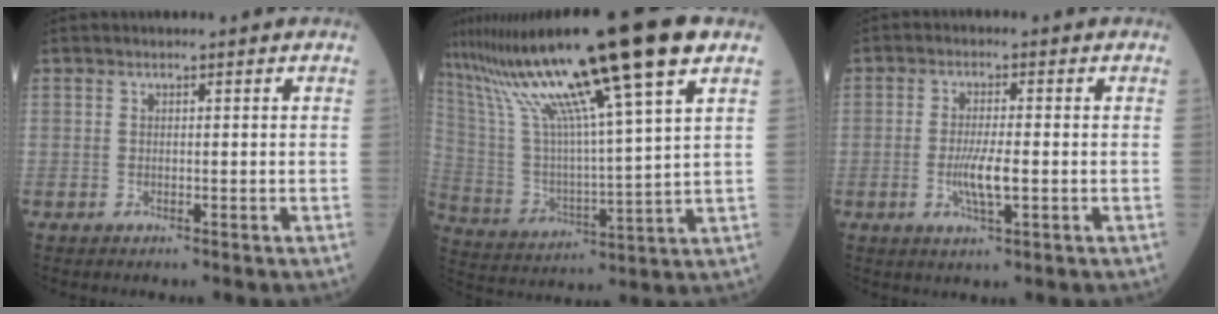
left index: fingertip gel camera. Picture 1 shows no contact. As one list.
[{"total": 22.2, "force": [15.0, -0.7, 16.3], "torque": [-0.293, 0.028, 0.263]}, {"total": 4.8, "force": [-1.0, 0.6, 4.7], "torque": [-0.097, -0.008, -0.018]}]